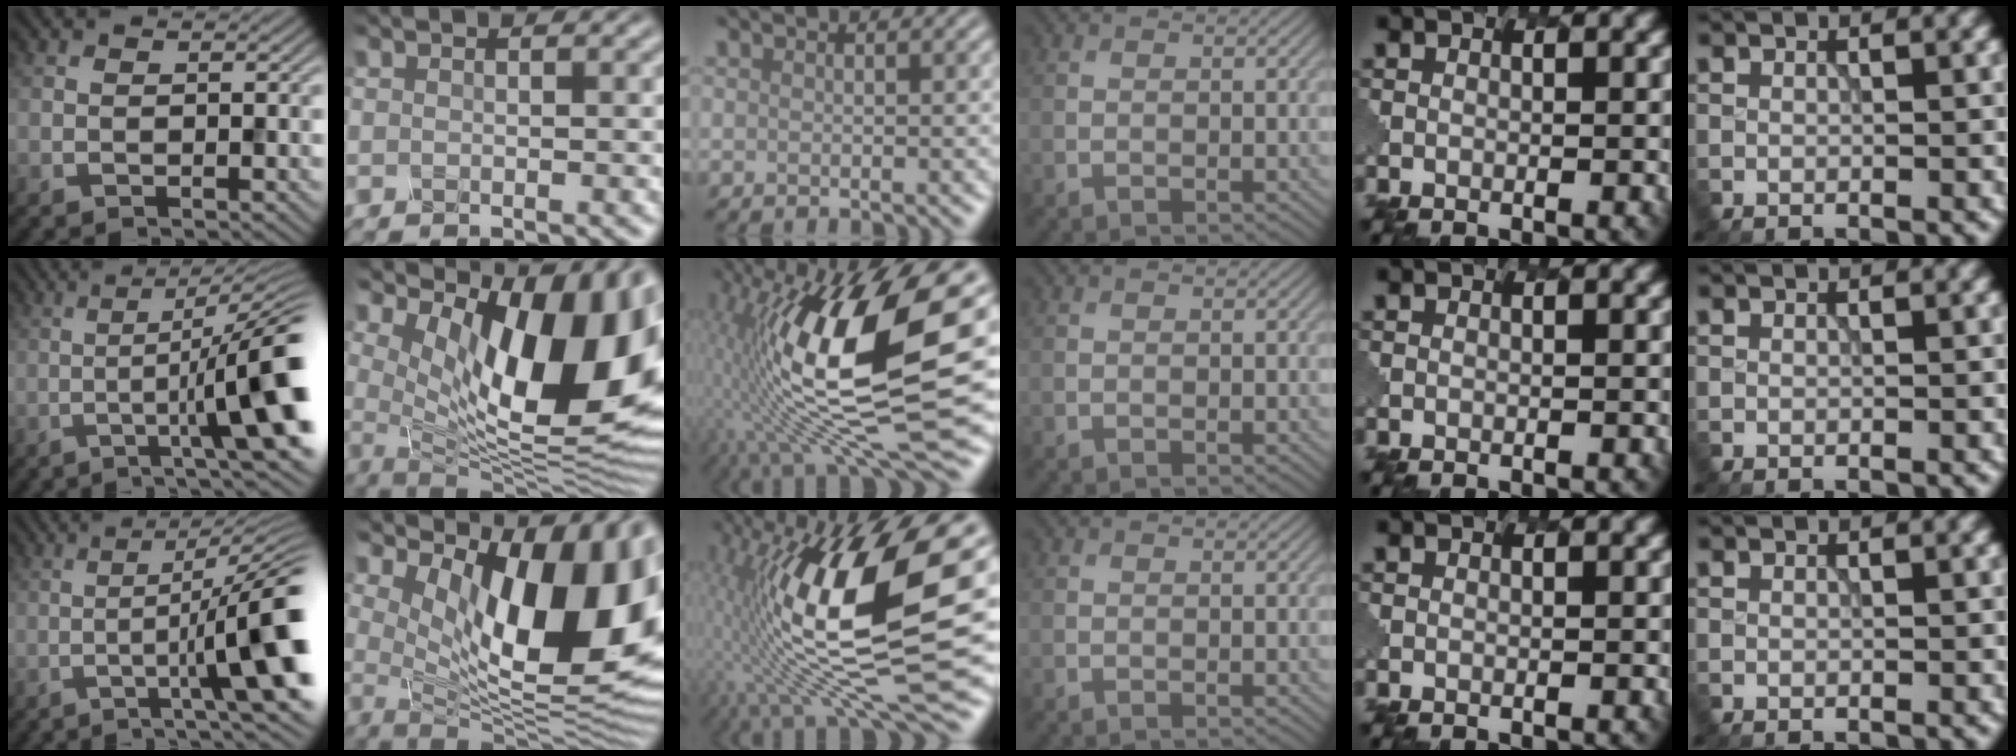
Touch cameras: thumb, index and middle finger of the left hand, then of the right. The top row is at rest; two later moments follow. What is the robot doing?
{"motion": "dispense", "object": "dispenser bottle"}